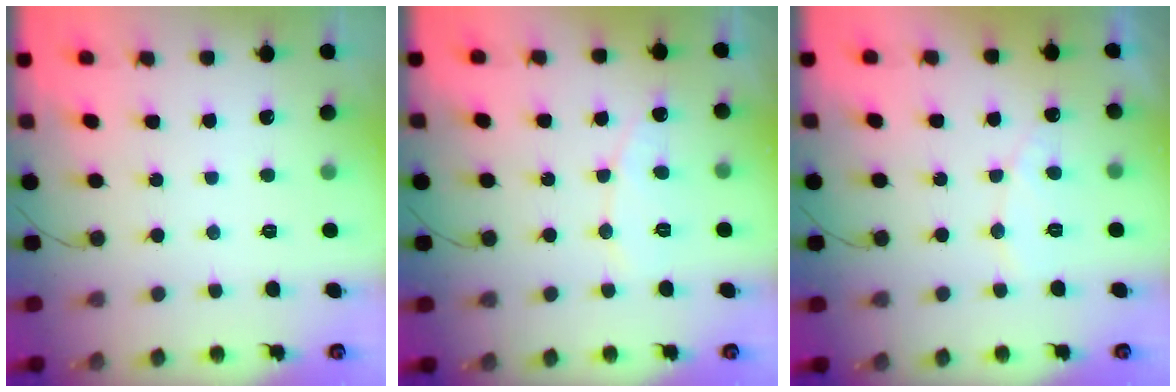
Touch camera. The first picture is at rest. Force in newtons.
{"total": 6.1, "press": 6.1, "slide": 0.4}
{"total": 5.8, "press": 5.8, "slide": 0.5}